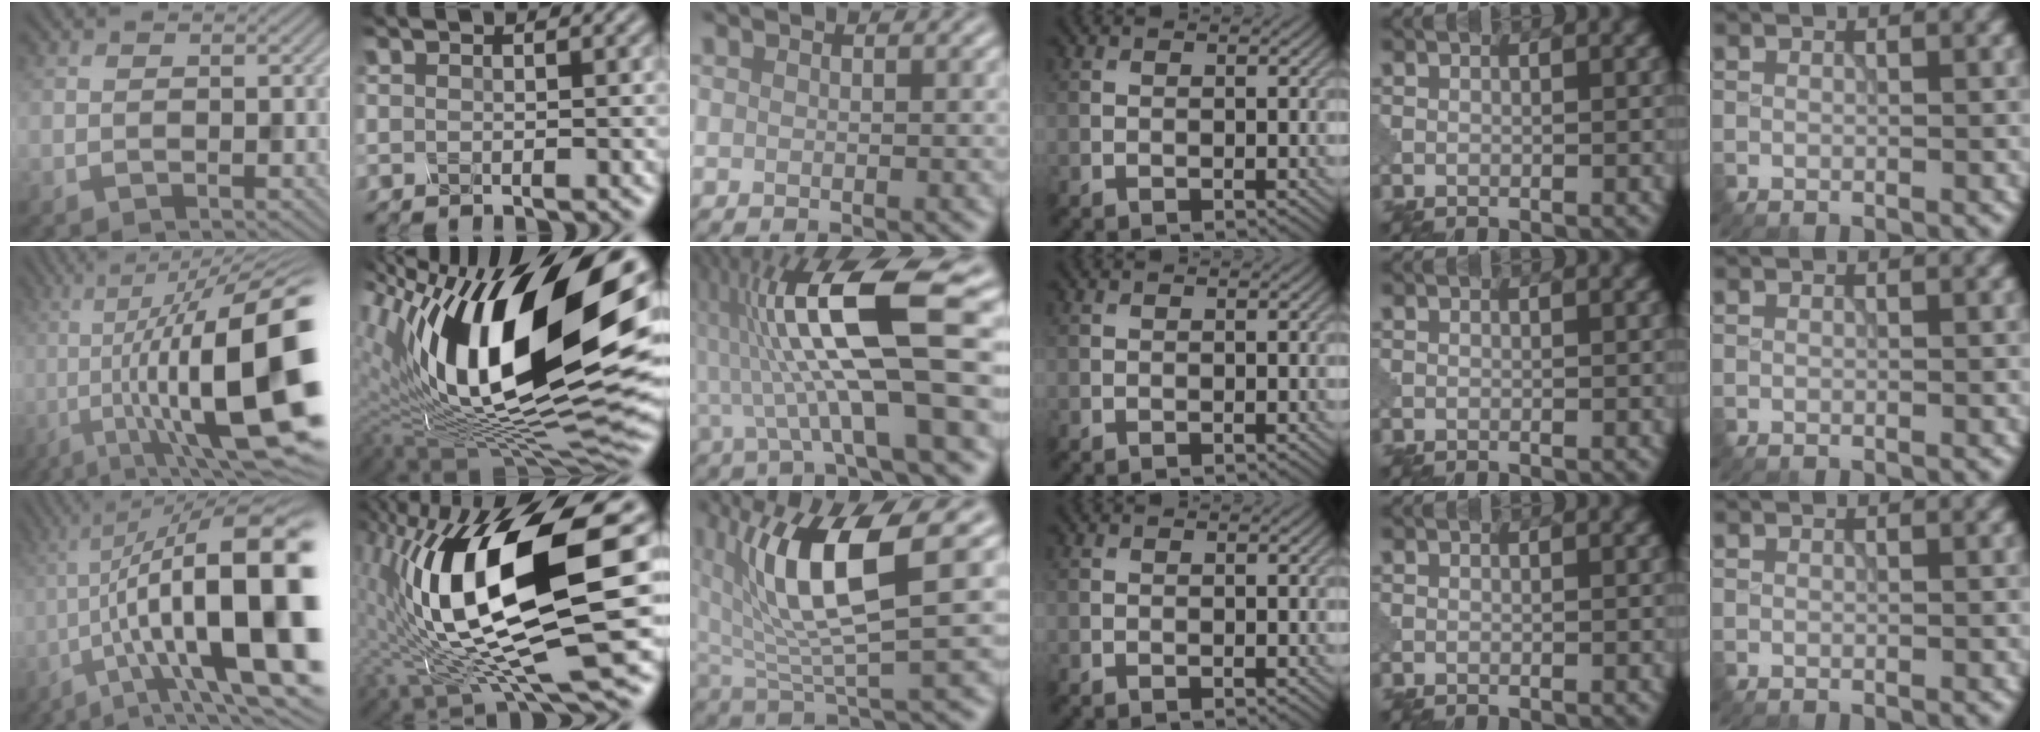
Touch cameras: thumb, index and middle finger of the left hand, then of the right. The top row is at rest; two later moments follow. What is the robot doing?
{"motion": "shake", "object": "plastic piggy bank"}